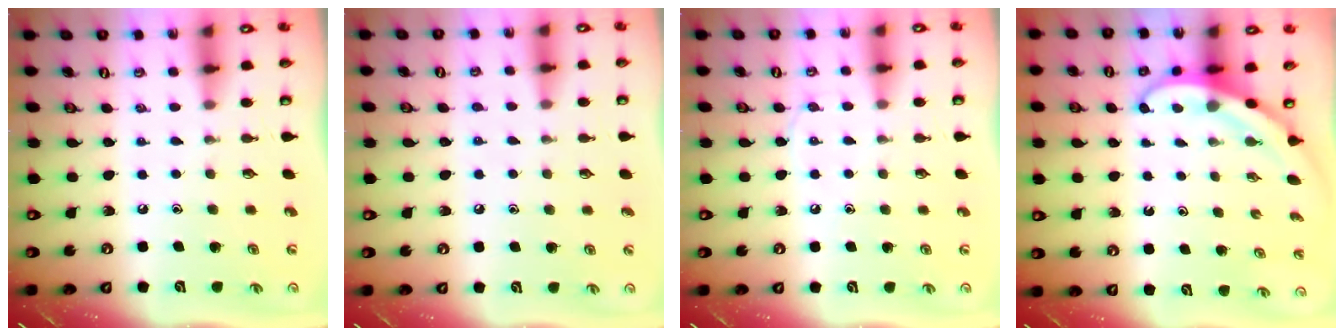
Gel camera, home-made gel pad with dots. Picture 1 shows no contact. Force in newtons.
{"total": 3.3, "press": 3.2, "slide": 0.7}
{"total": 6.4, "press": 6.3, "slide": 0.8}
{"total": 3.7, "press": 3.7, "slide": 0.4}